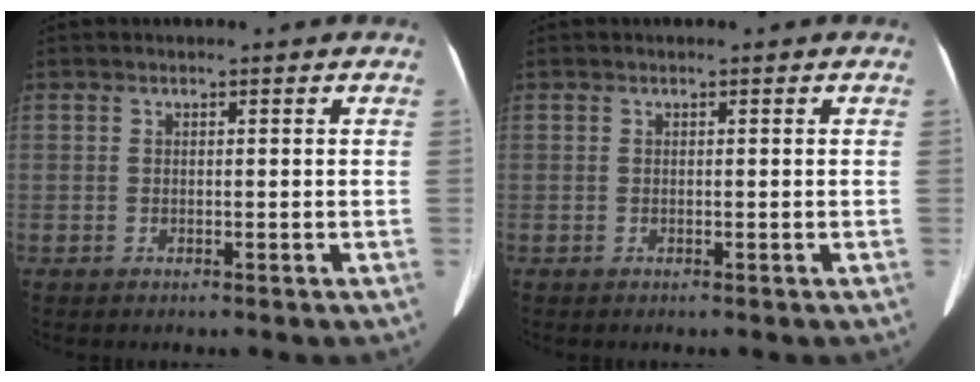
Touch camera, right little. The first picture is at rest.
{"total": 0.0}